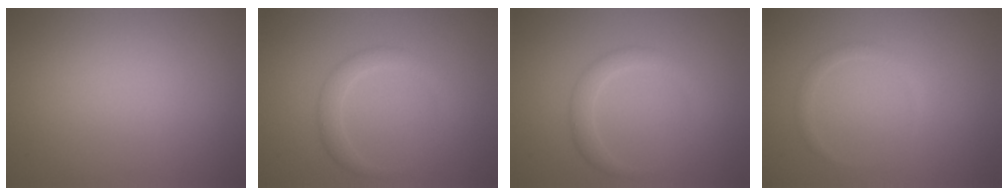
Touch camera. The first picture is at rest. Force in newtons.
{"total": 1.8, "press": 1.8, "slide": 0.1}
{"total": 1.8, "press": 1.8, "slide": 0.1}
{"total": 0.9, "press": 0.9, "slide": 0.1}